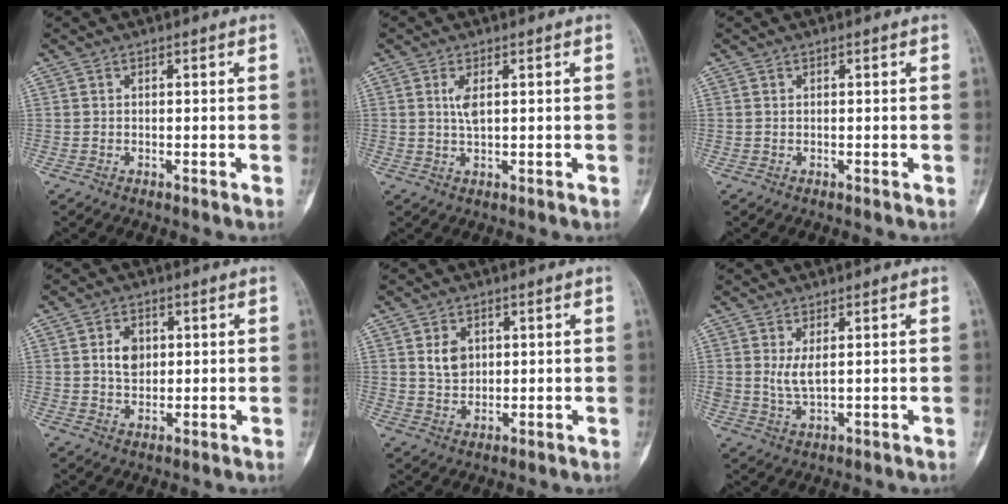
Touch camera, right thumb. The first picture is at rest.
{"total": 2.6, "force": [0.7, 0.8, 2.4], "torque": [-0.050, -0.003, 0.016]}
{"total": 0.0}
{"total": 5.0, "force": [1.0, 3.6, 3.2], "torque": [-0.041, -0.005, 0.018]}
{"total": 4.6, "force": [1.4, 3.4, 2.7], "torque": [-0.031, -0.010, 0.028]}
{"total": 3.7, "force": [1.0, 1.5, 3.2], "torque": [-0.063, -0.013, 0.029]}